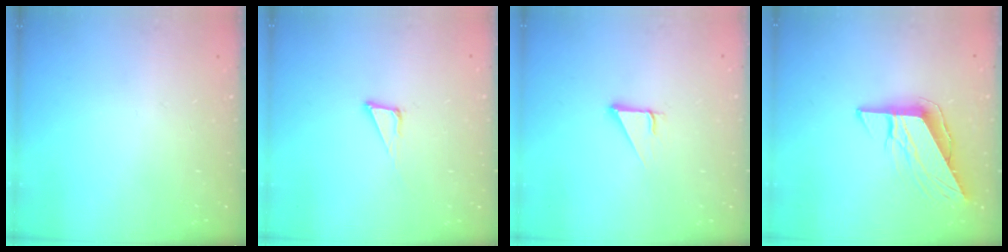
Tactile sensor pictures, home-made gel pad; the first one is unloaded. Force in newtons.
{"total": 3.8, "press": 3.7, "slide": 0.2}
{"total": 2.9, "press": 2.8, "slide": 0.2}
{"total": 9.4, "press": 9.4, "slide": 1.0}